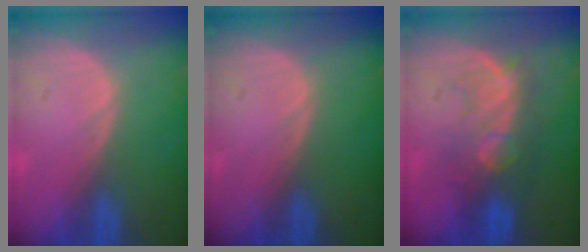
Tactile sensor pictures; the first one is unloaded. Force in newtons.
{"total": 0.0}
{"total": 7.8, "press": 7.7, "slide": 1.2}